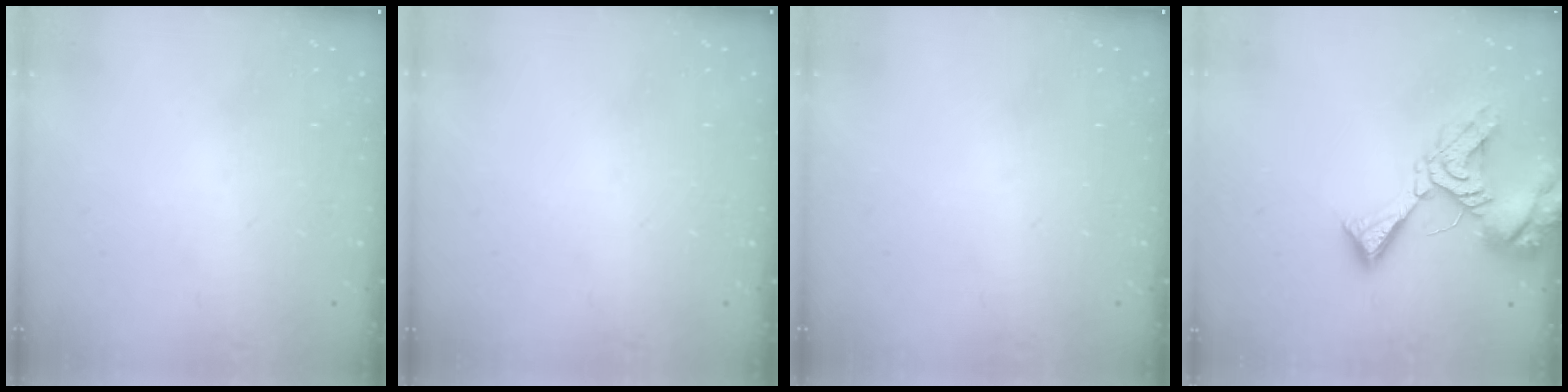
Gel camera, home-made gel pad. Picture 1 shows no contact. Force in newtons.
{"total": 0.0}
{"total": 0.0}
{"total": 13.9, "press": 13.8, "slide": 1.9}